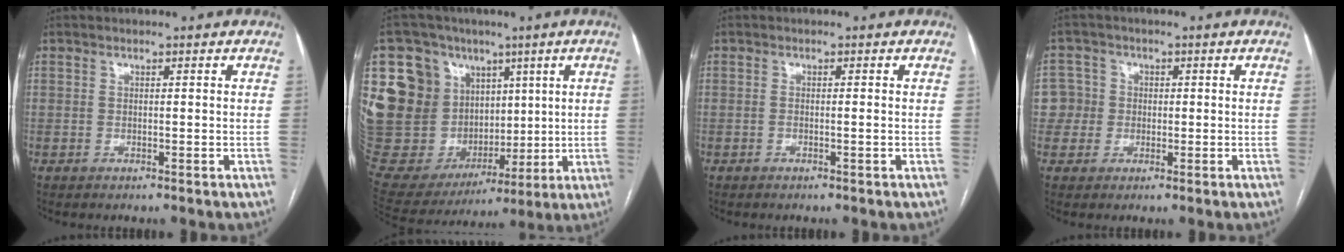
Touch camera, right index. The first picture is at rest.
{"total": 27.1, "force": [7.4, 21.4, 14.9], "torque": [-0.338, 0.081, 0.164]}
{"total": 0.5, "force": [-0.2, -0.1, 0.5], "torque": [-0.010, 0.000, -0.002]}
{"total": 5.4, "force": [0.2, 5.4, 0.0], "torque": [0.005, 0.025, 0.004]}